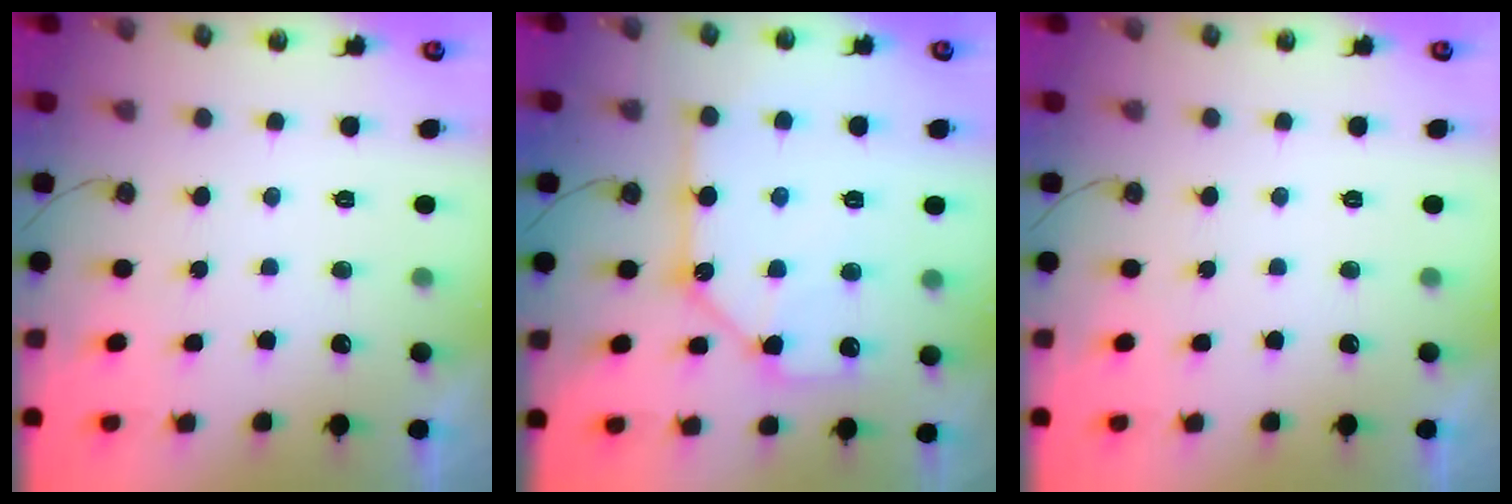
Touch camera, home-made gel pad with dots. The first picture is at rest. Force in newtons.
{"total": 11.9, "press": 11.8, "slide": 1.1}
{"total": 0.0}